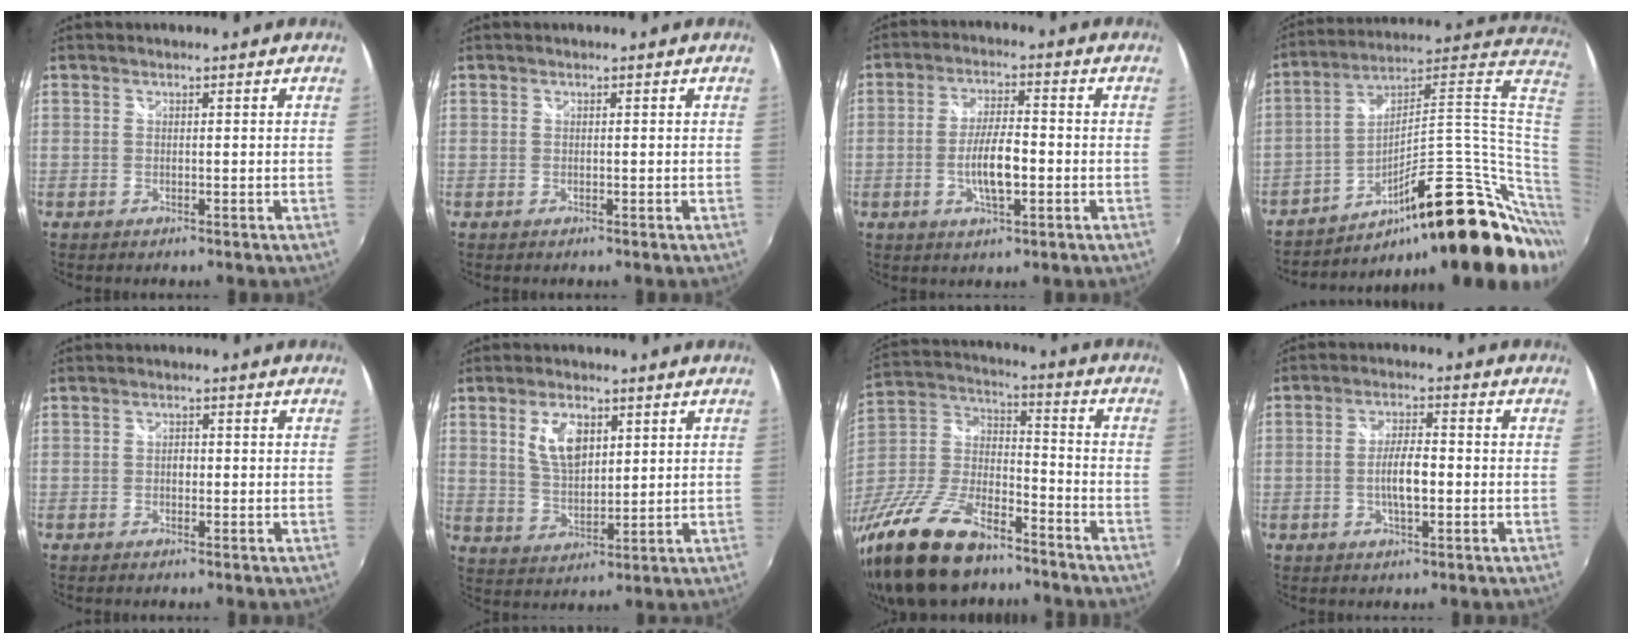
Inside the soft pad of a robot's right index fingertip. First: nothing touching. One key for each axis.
{"total": 0.0}
{"total": 7.5, "fx": -1.9, "fy": 2.4, "fz": 6.8, "tx": -0.132, "ty": 0.000, "tz": -0.033}
{"total": 28.1, "fx": -9.5, "fy": 8.9, "fz": 25.0, "tx": -0.339, "ty": 0.031, "tz": -0.130}
{"total": 1.2, "fx": -0.2, "fy": 1.0, "fz": 0.7, "tx": -0.011, "ty": 0.002, "tz": -0.006}
{"total": 7.6, "fx": 3.1, "fy": 4.0, "fz": 5.7, "tx": -0.108, "ty": 0.005, "tz": 0.063}
{"total": 25.9, "fx": -17.5, "fy": 11.3, "fz": 15.4, "tx": -0.337, "ty": -0.018, "tz": -0.302}
{"total": 5.6, "fx": -1.1, "fy": 1.7, "fz": 5.2, "tx": -0.097, "ty": 0.002, "tz": -0.019}